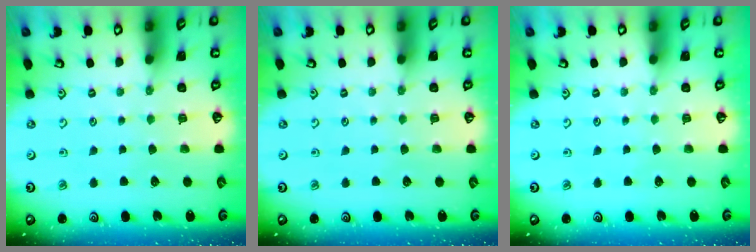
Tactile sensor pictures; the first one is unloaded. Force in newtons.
{"total": 0.0}
{"total": 0.0}